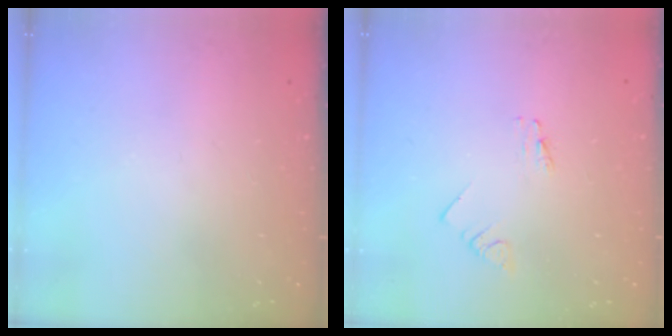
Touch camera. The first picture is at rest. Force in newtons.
{"total": 0.6, "press": 0.6, "slide": 0.1}